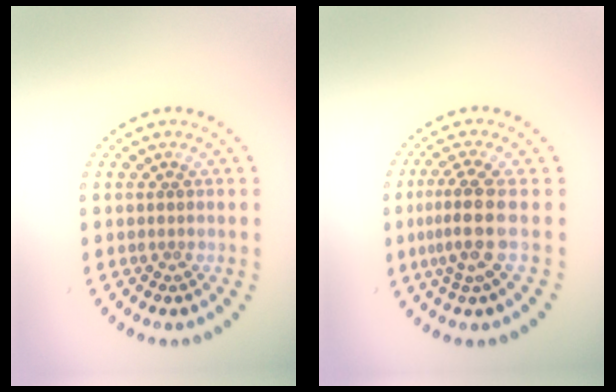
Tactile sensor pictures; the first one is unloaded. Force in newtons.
{"total": 3.3, "press": 2.5, "slide": 2.2}